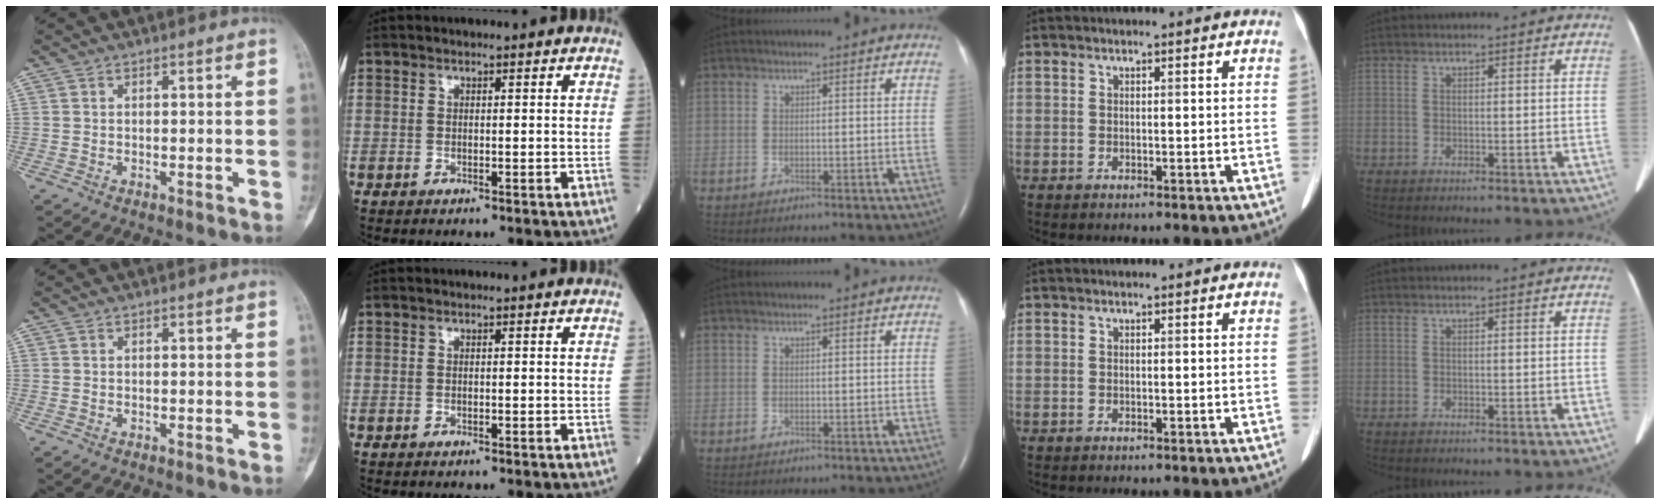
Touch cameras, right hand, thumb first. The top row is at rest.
{}